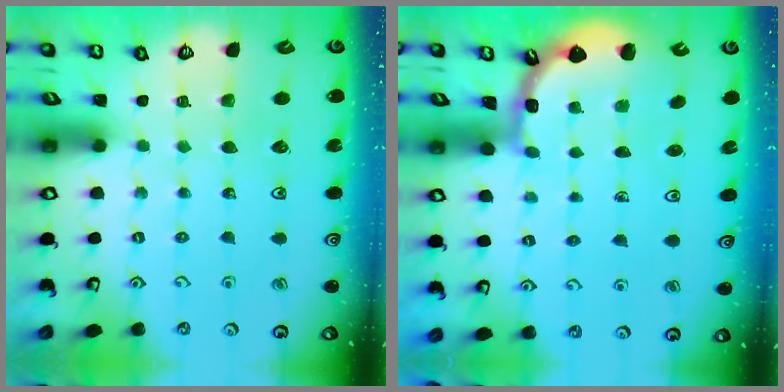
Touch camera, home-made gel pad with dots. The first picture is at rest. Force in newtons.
{"total": 1.9, "press": 1.9, "slide": 0.2}